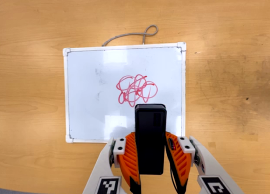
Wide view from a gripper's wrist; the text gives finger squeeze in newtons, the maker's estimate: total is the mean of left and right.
{"total": 3.6, "left": 2.3, "right": 4.9}